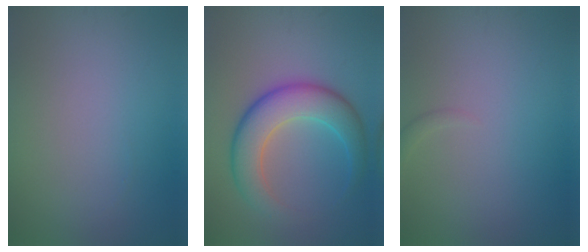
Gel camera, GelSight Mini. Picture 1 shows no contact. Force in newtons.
{"total": 6.7, "press": 6.7, "slide": 0.0}
{"total": 0.8, "press": 0.8, "slide": 0.1}